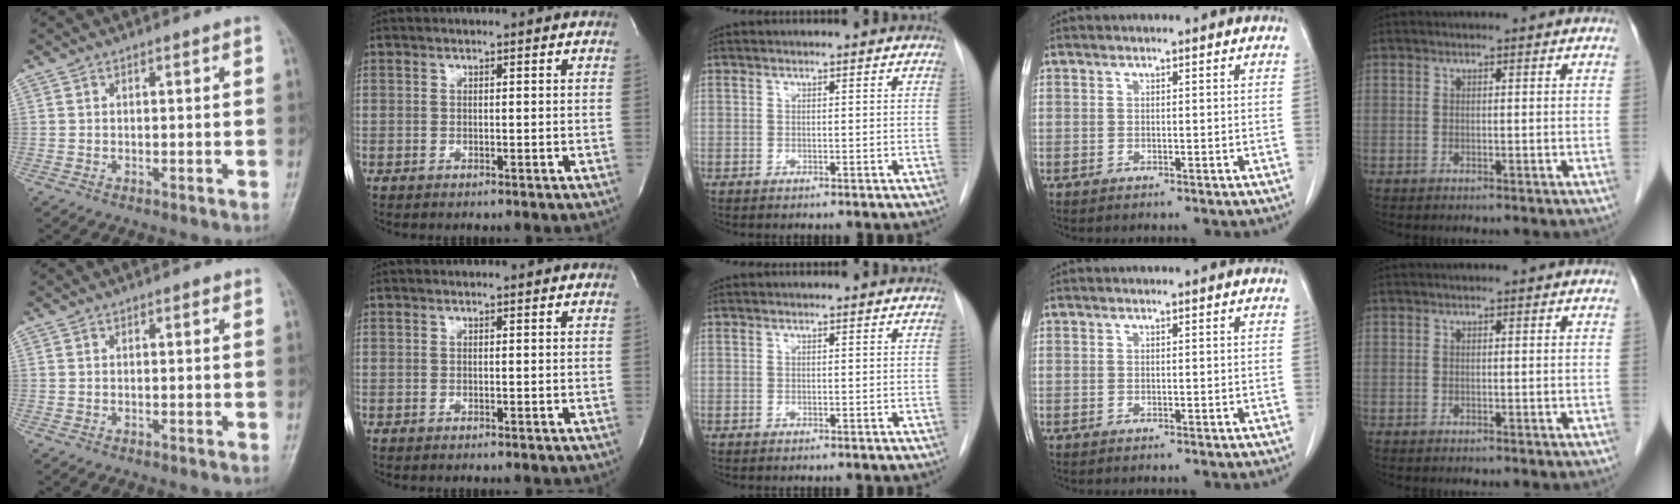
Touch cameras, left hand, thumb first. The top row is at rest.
{}